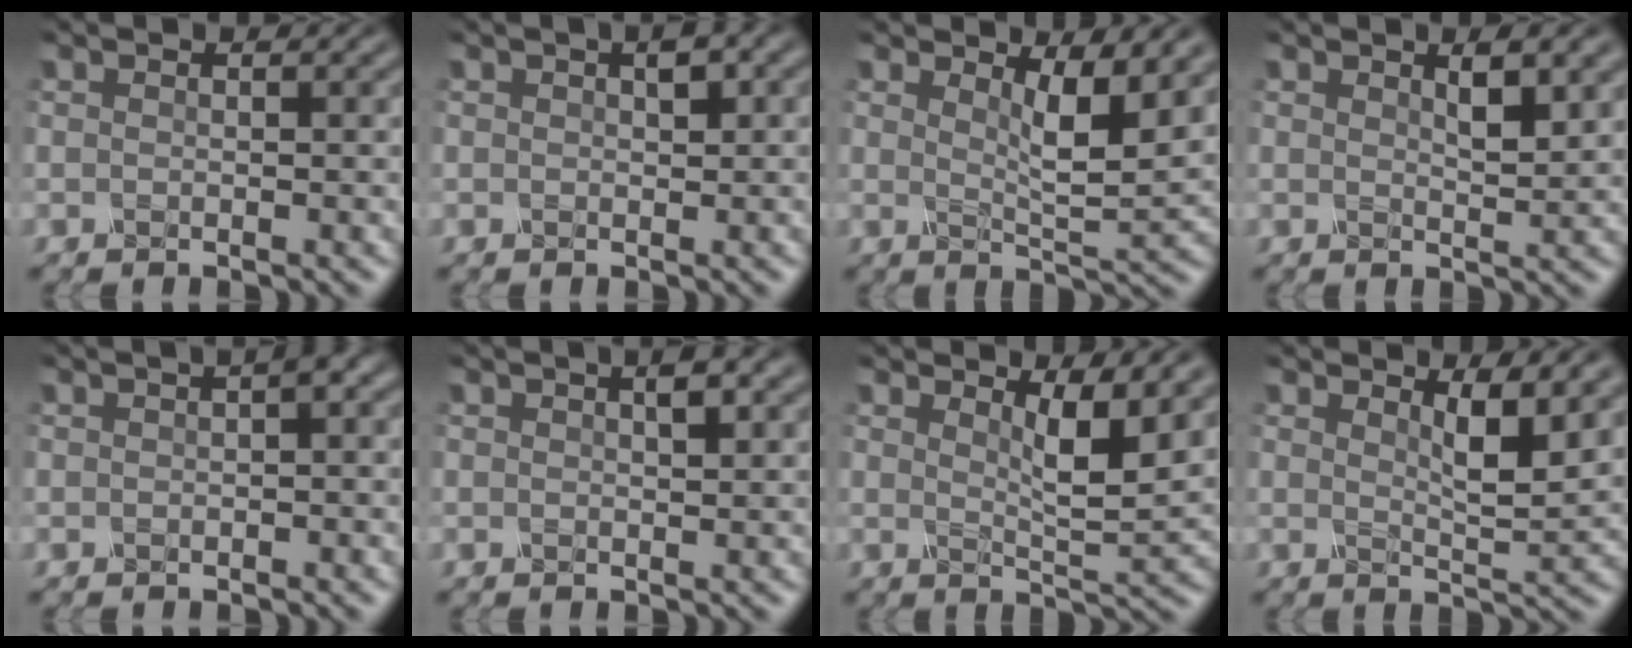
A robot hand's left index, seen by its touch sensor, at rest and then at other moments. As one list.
[{"total": 1.6, "force": [0.5, 0.6, 1.4], "torque": [-0.020, 0.003, 0.009]}, {"total": 4.6, "force": [2.3, 1.2, 3.8], "torque": [-0.058, -0.013, 0.038]}, {"total": 2.6, "force": [1.4, 0.6, 2.1], "torque": [-0.029, -0.003, 0.022]}, {"total": 2.2, "force": [0.4, 0.5, 2.1], "torque": [-0.027, 0.012, 0.003]}, {"total": 1.7, "force": [0.8, 0.4, 1.4], "torque": [-0.019, 0.004, 0.011]}, {"total": 4.1, "force": [2.1, 1.0, 3.4], "torque": [-0.053, -0.013, 0.034]}, {"total": 3.5, "force": [1.8, 0.8, 2.9], "torque": [-0.044, -0.011, 0.029]}]